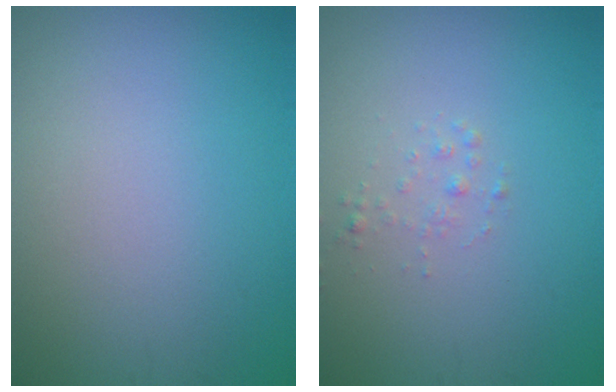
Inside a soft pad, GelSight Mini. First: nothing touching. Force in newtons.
{"total": 0.8, "press": 0.8, "slide": 0.0}